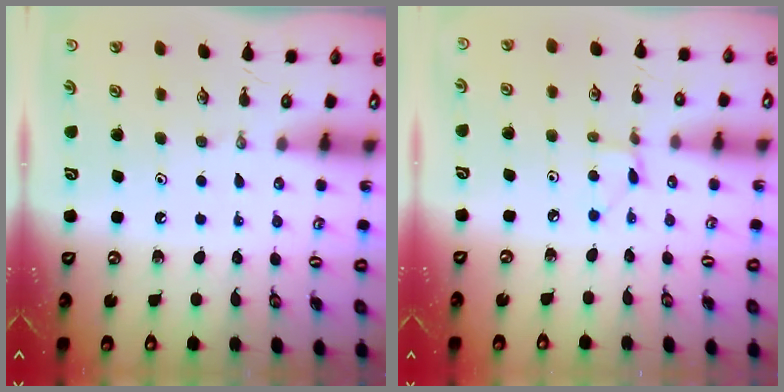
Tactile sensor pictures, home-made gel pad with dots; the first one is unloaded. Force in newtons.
{"total": 2.6, "press": 2.6, "slide": 0.3}